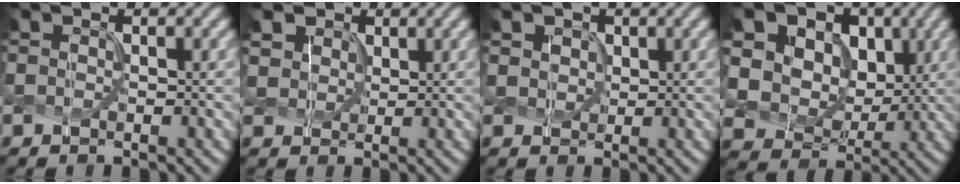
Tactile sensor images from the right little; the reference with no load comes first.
{"total": 4.0, "force": [2.5, 2.8, 1.3], "torque": [-0.057, 0.005, 0.052]}
{"total": 2.0, "force": [1.2, 1.5, 0.5], "torque": [-0.018, 0.001, 0.027]}
{"total": 16.3, "force": [6.3, 12.9, 7.7], "torque": [-0.199, 0.023, 0.133]}